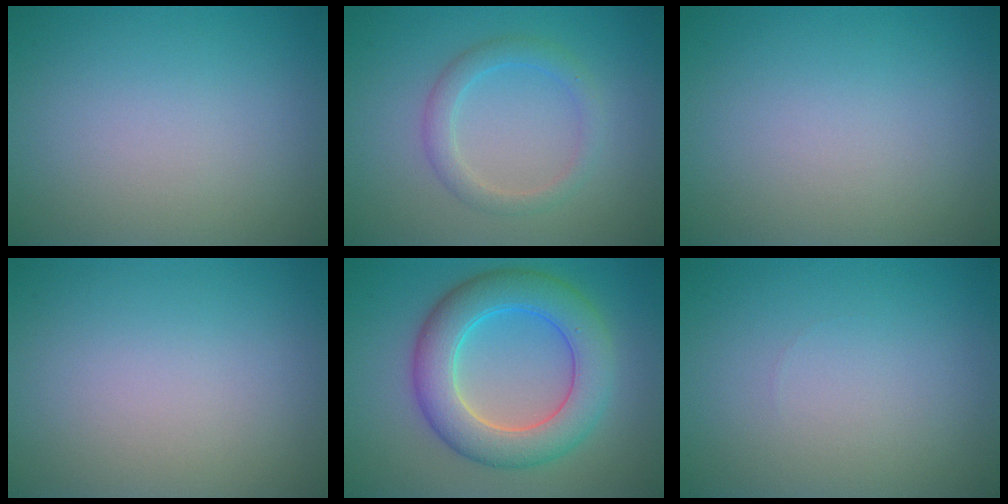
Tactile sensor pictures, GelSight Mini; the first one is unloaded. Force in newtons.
{"total": 2.3, "press": 2.3, "slide": 0.1}
{"total": 0.0}
{"total": 0.0}
{"total": 7.5, "press": 7.5, "slide": 0.2}
{"total": 0.0}